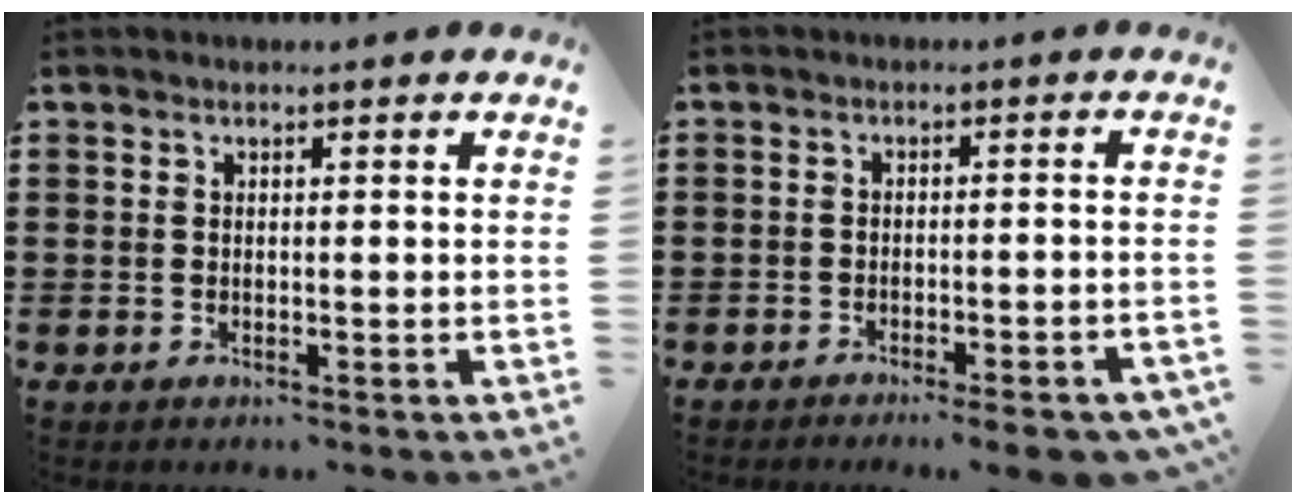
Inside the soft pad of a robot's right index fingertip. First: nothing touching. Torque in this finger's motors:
{"motor_torque": [1.17, -0.97, -0.68, -0.21]}